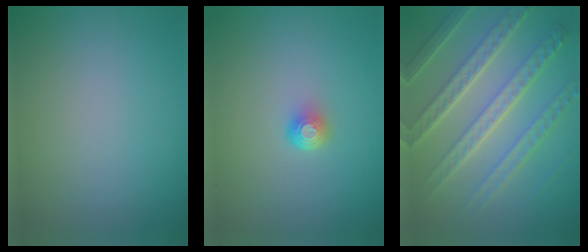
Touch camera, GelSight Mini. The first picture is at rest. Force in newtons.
{"total": 1.6, "press": 1.1, "slide": 1.1}
{"total": 8.3, "press": 6.2, "slide": 5.5}